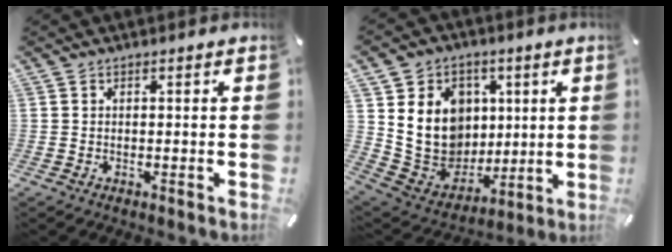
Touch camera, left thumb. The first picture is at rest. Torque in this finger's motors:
{"motor_torque": [1.02, 0.71, 0.48, -0.29, 0.40]}